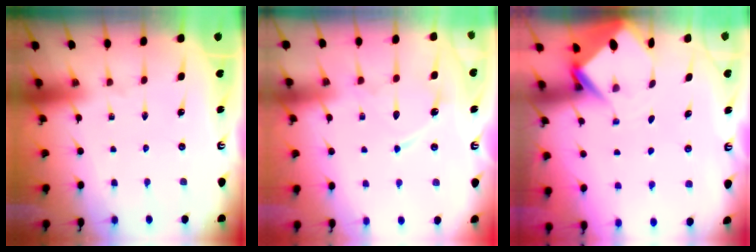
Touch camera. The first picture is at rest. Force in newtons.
{"total": 9.9, "press": 9.9, "slide": 0.9}
{"total": 4.4, "press": 4.4, "slide": 0.3}